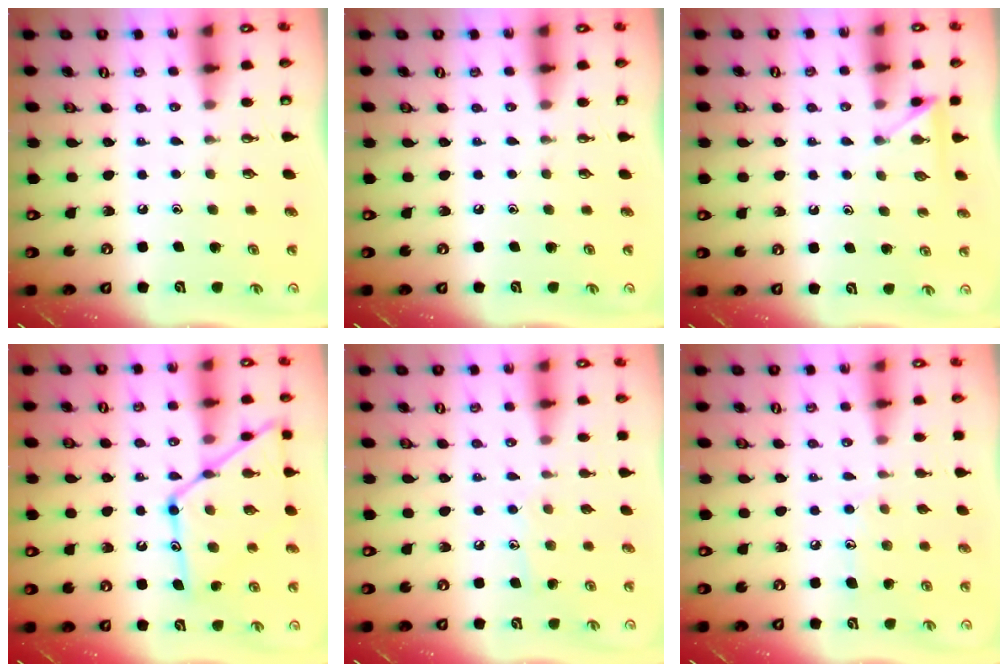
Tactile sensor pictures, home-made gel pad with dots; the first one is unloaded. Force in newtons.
{"total": 0.0}
{"total": 4.4, "press": 4.4, "slide": 0.3}
{"total": 17.1, "press": 17.1, "slide": 1.3}
{"total": 6.6, "press": 6.6, "slide": 0.4}
{"total": 8.9, "press": 8.9, "slide": 0.5}